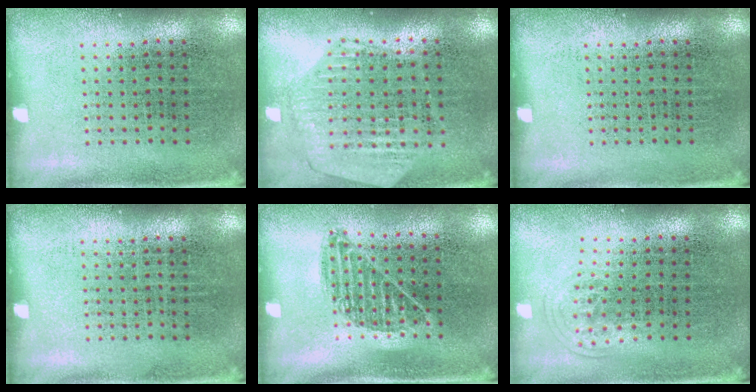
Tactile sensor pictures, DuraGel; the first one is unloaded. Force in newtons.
{"total": 1.2, "press": 1.2, "slide": 0.1}
{"total": 0.0}
{"total": 0.0}
{"total": 0.9, "press": 0.8, "slide": 0.4}
{"total": 1.0, "press": 0.6, "slide": 0.8}